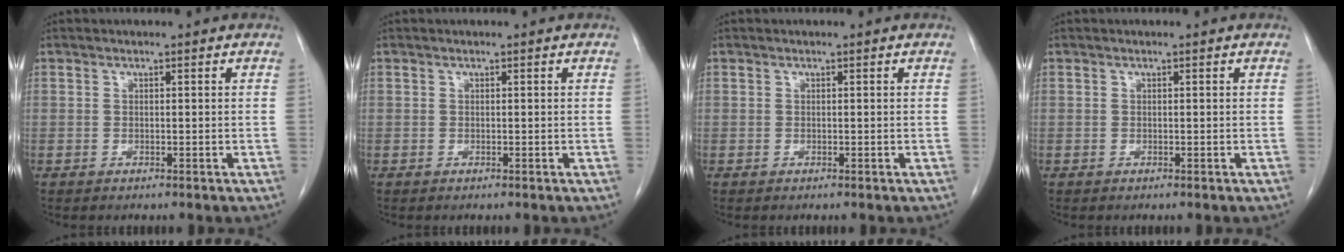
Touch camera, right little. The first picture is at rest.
{"total": 0.0}
{"total": 0.0}
{"total": 0.0}